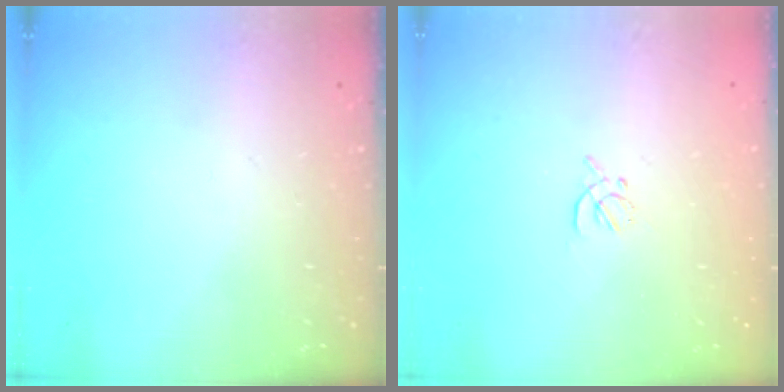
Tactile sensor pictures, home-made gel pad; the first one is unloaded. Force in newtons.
{"total": 1.4, "press": 1.3, "slide": 0.5}